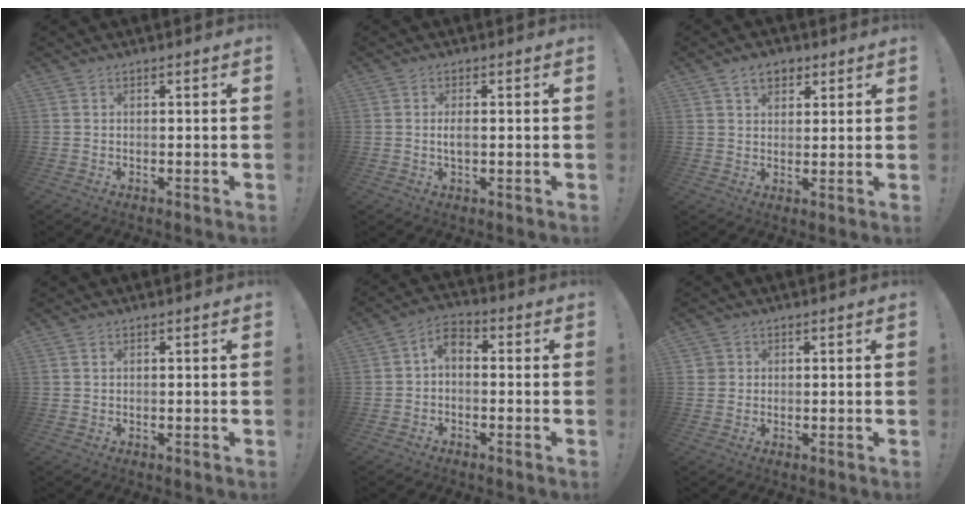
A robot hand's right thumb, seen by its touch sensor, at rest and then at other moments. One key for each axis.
{"total": 2.2, "fx": -0.2, "fy": 0.8, "fz": 2.1, "tx": -0.033, "ty": 0.000, "tz": -0.006}
{"total": 6.0, "fx": 3.3, "fy": 4.1, "fz": 3.0, "tx": -0.039, "ty": -0.006, "tz": 0.058}
{"total": 0.7, "fx": 0.4, "fy": 0.4, "fz": 0.4, "tx": -0.001, "ty": -0.002, "tz": 0.007}
{"total": 4.7, "fx": -0.7, "fy": 3.0, "fz": 3.6, "tx": -0.074, "ty": 0.010, "tz": -0.013}
{"total": 1.8, "fx": 0.7, "fy": 1.6, "fz": 0.2, "tx": 0.001, "ty": -0.002, "tz": 0.012}